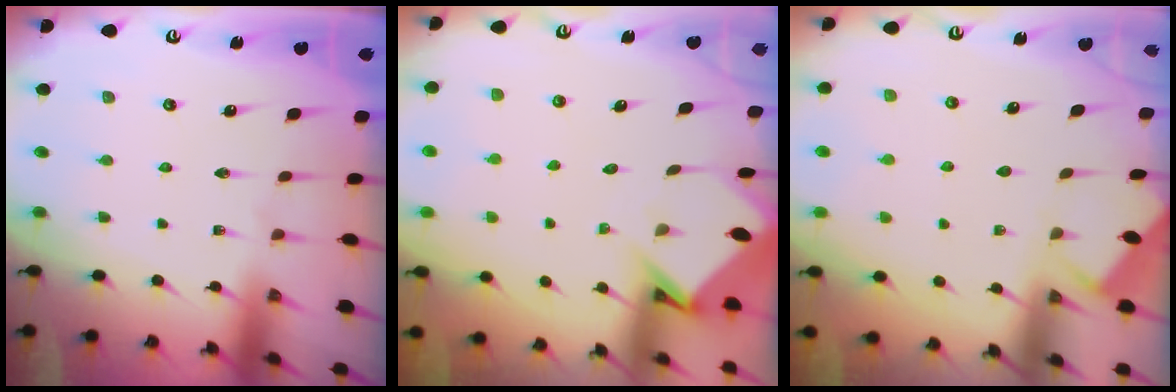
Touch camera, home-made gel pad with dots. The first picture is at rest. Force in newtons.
{"total": 3.6, "press": 3.6, "slide": 0.2}
{"total": 2.0, "press": 1.9, "slide": 0.3}